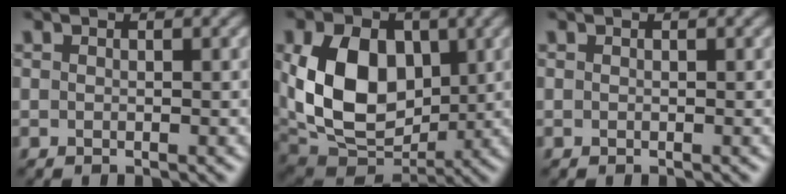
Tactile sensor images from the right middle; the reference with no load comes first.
{"total": 10.9, "force": [1.2, 7.5, 7.8], "torque": [-0.156, -0.004, 0.021]}
{"total": 0.0}